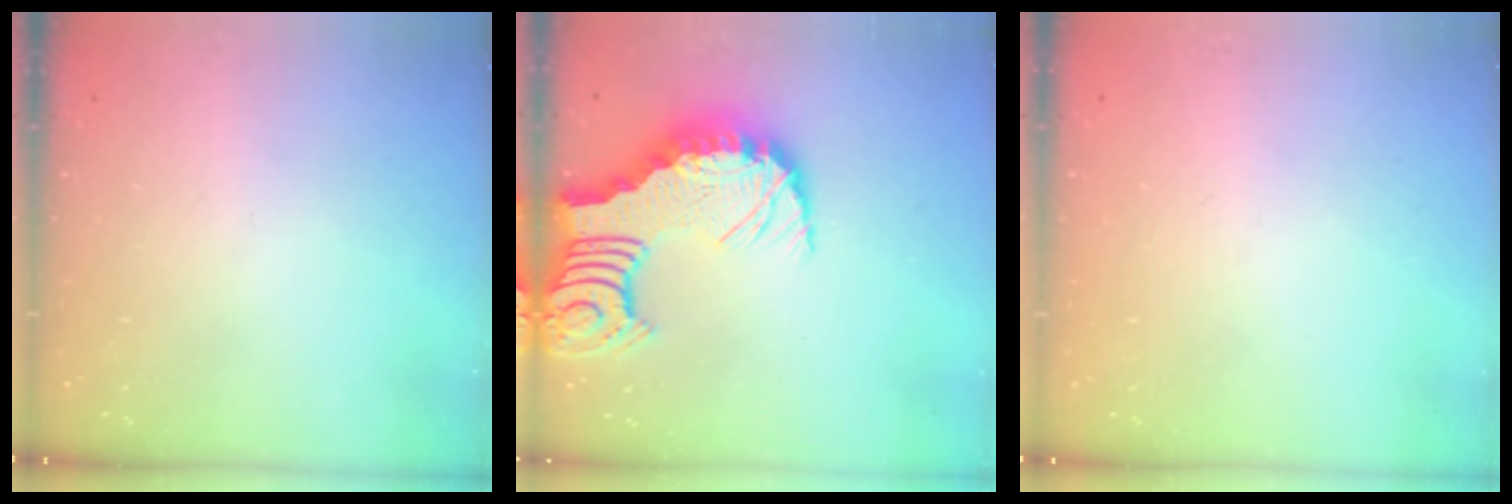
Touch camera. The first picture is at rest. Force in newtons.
{"total": 10.0, "press": 9.9, "slide": 1.3}
{"total": 0.0}